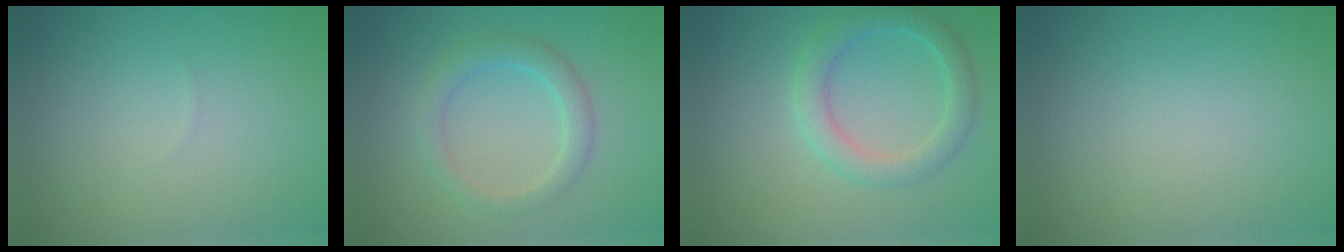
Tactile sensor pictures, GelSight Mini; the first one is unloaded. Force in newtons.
{"total": 2.7, "press": 2.6, "slide": 0.3}
{"total": 3.3, "press": 3.3, "slide": 0.2}
{"total": 0.0}